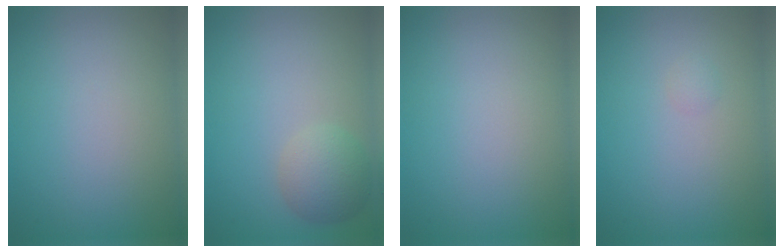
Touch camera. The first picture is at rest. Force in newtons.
{"total": 3.2, "press": 3.2, "slide": 0.1}
{"total": 0.0}
{"total": 0.5, "press": 0.5, "slide": 0.0}